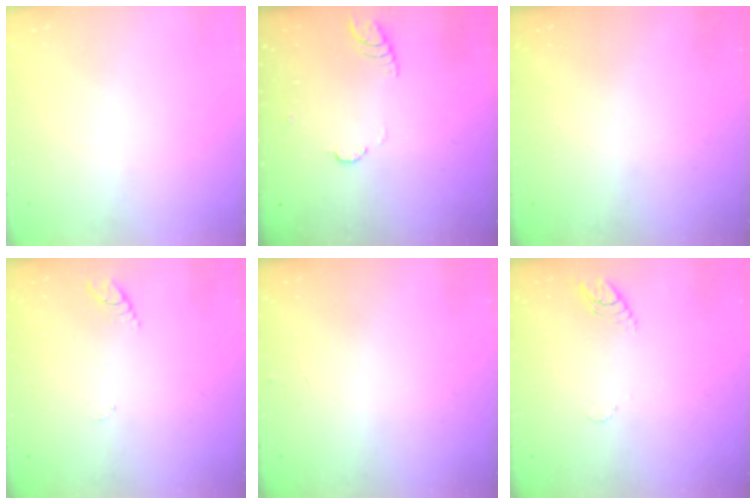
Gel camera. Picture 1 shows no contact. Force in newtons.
{"total": 3.8, "press": 3.7, "slide": 0.3}
{"total": 0.0}
{"total": 2.9, "press": 2.8, "slide": 0.4}
{"total": 2.5, "press": 2.5, "slide": 0.2}
{"total": 4.2, "press": 4.1, "slide": 0.3}